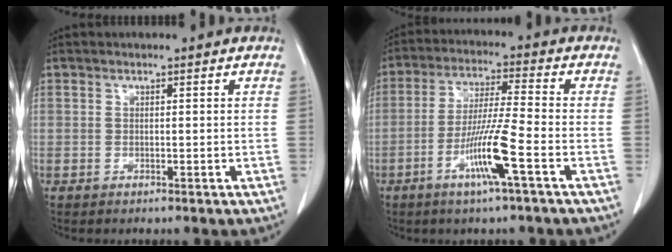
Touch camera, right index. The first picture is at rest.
{"total": 9.7, "force": [-4.0, -0.7, 8.8], "torque": [-0.171, -0.011, -0.080]}